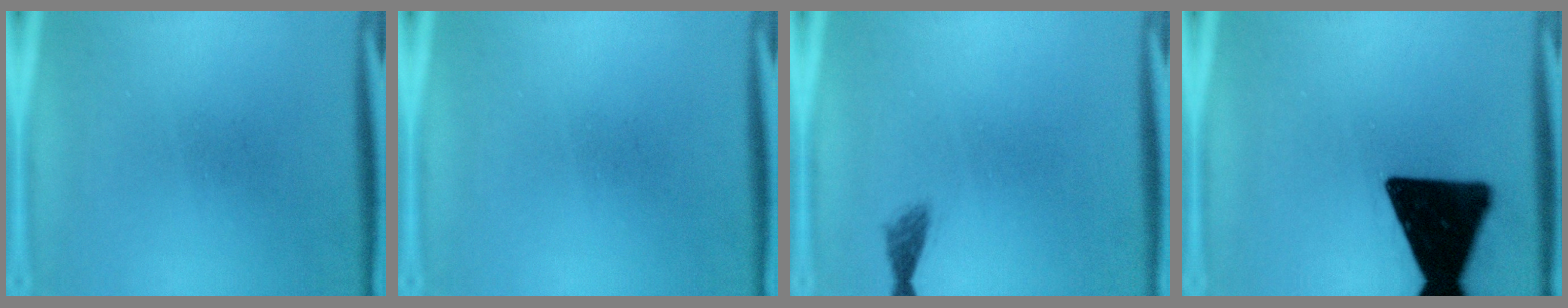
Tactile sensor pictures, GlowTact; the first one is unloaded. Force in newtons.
{"total": 0.0}
{"total": 1.3}
{"total": 20.1}